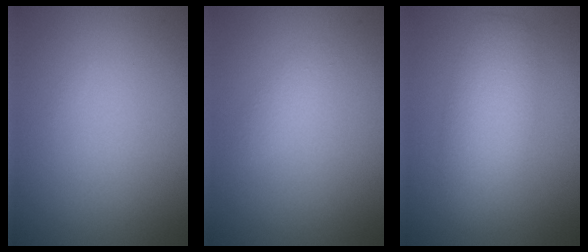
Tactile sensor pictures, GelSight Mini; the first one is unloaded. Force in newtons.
{"total": 1.0, "press": 1.0, "slide": 0.1}
{"total": 4.3, "press": 4.3, "slide": 0.2}